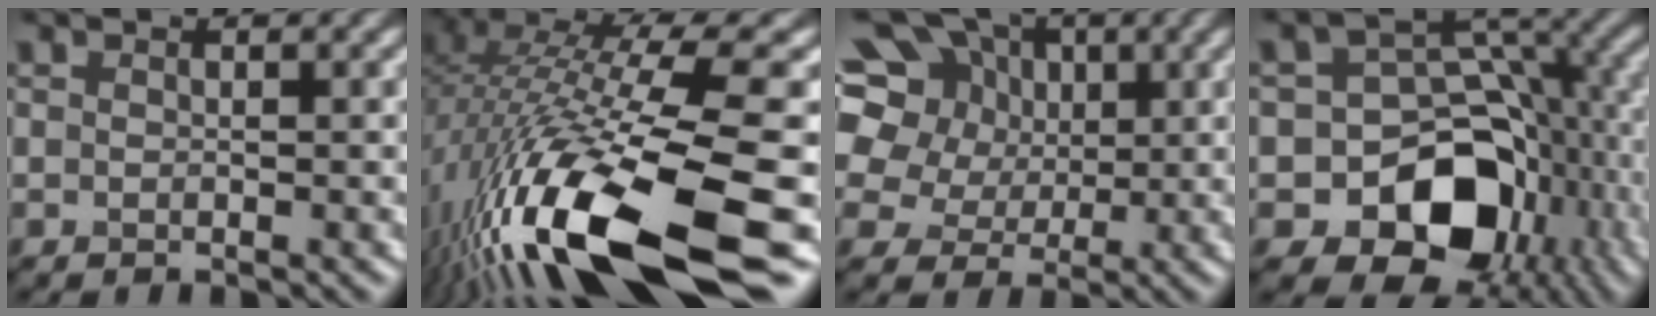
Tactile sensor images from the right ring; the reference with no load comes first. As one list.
[{"total": 16.8, "force": [-6.0, 4.7, 15.0], "torque": [-0.292, -0.003, -0.097]}, {"total": 15.6, "force": [5.3, 12.7, 7.4], "torque": [-0.180, 0.048, 0.084]}, {"total": 13.1, "force": [-5.2, 9.6, 7.1], "torque": [-0.098, -0.012, -0.089]}]